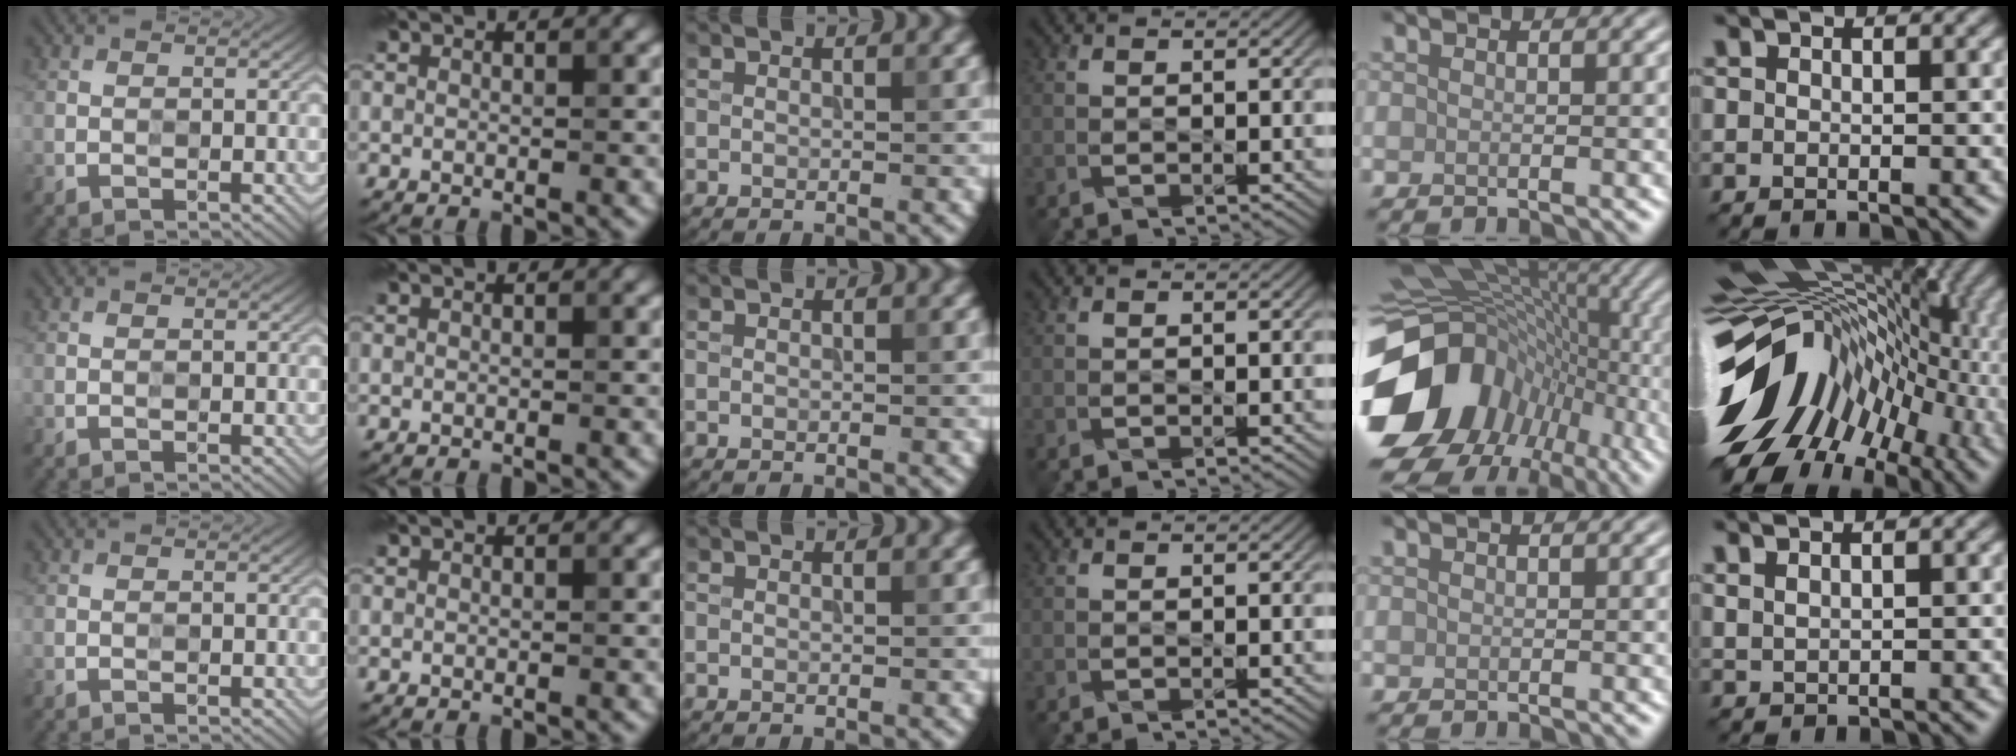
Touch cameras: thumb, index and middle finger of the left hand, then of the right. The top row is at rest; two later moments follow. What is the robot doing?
{"motion": "press", "object": "sticky note"}